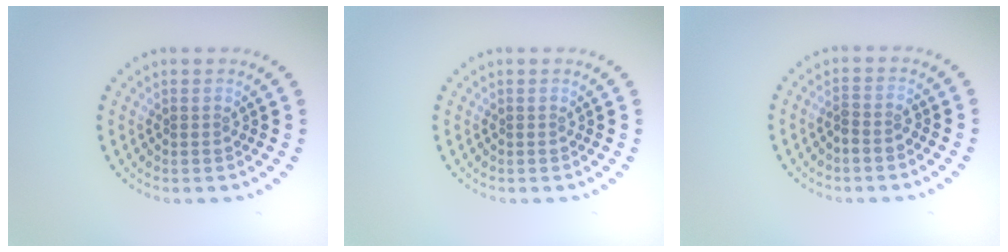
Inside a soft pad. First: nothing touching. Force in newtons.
{"total": 0.0}
{"total": 1.2, "press": 1.0, "slide": 0.7}